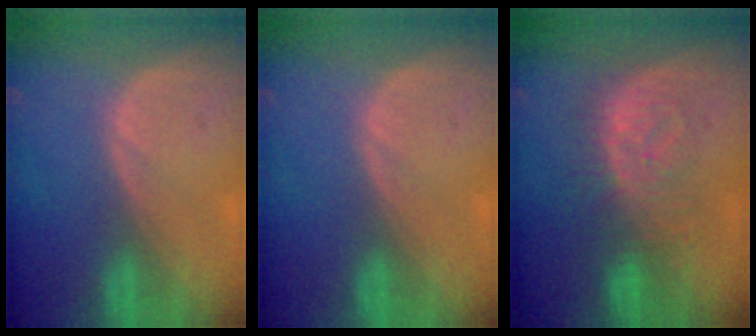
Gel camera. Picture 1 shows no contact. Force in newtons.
{"total": 0.0}
{"total": 8.2, "press": 7.9, "slide": 2.1}